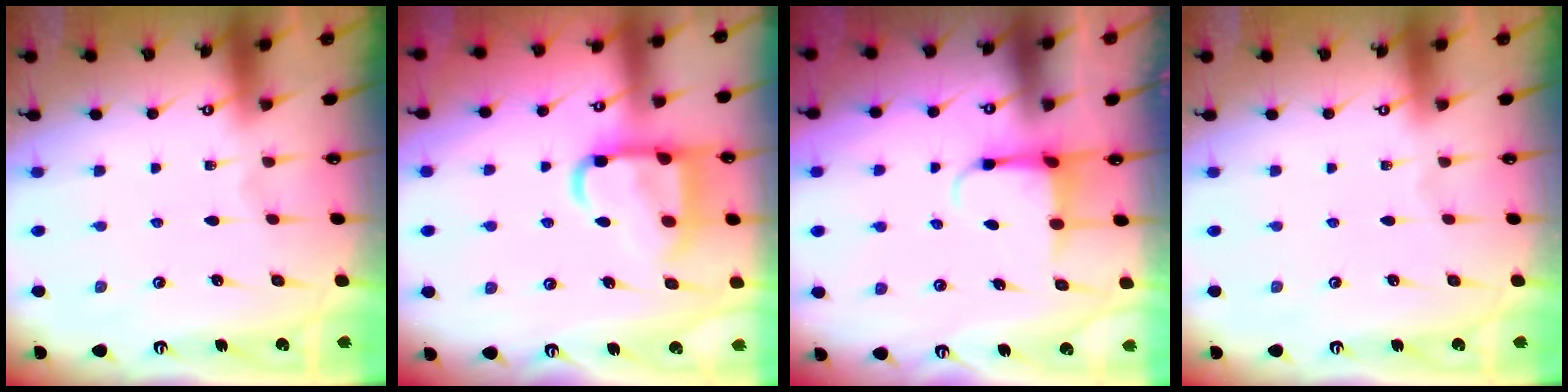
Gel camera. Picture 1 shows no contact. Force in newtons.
{"total": 14.8, "press": 14.7, "slide": 1.7}
{"total": 4.0, "press": 3.8, "slide": 1.1}
{"total": 0.0}